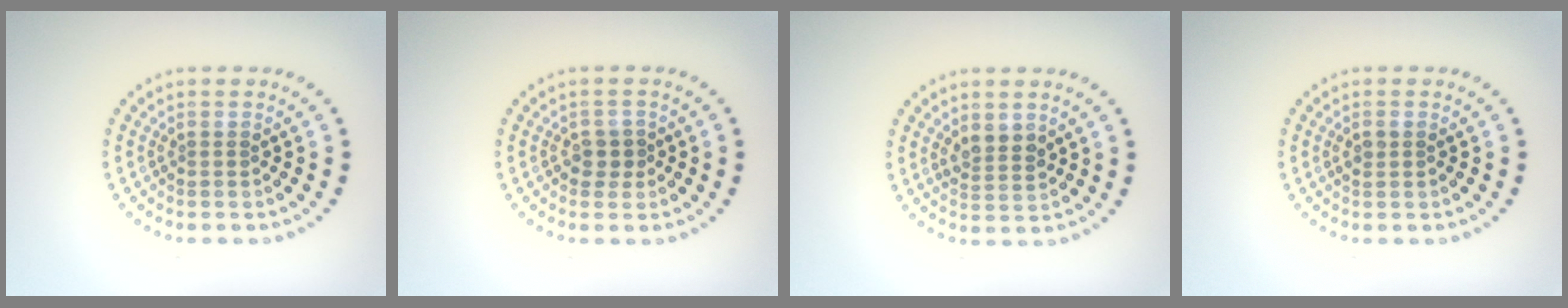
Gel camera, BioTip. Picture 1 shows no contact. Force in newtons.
{"total": 1.4, "press": 1.2, "slide": 0.6}
{"total": 2.4, "press": 2.2, "slide": 0.9}
{"total": 1.0, "press": 0.9, "slide": 0.3}